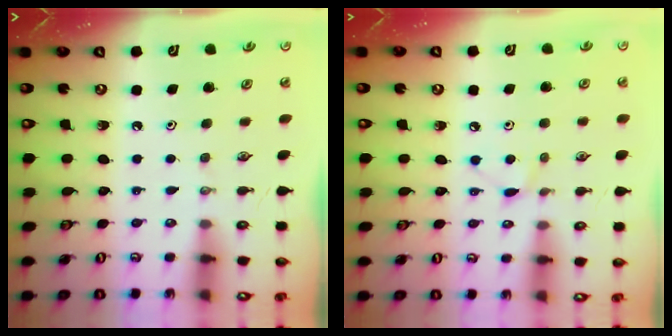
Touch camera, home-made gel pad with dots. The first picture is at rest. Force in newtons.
{"total": 5.6, "press": 5.5, "slide": 0.7}